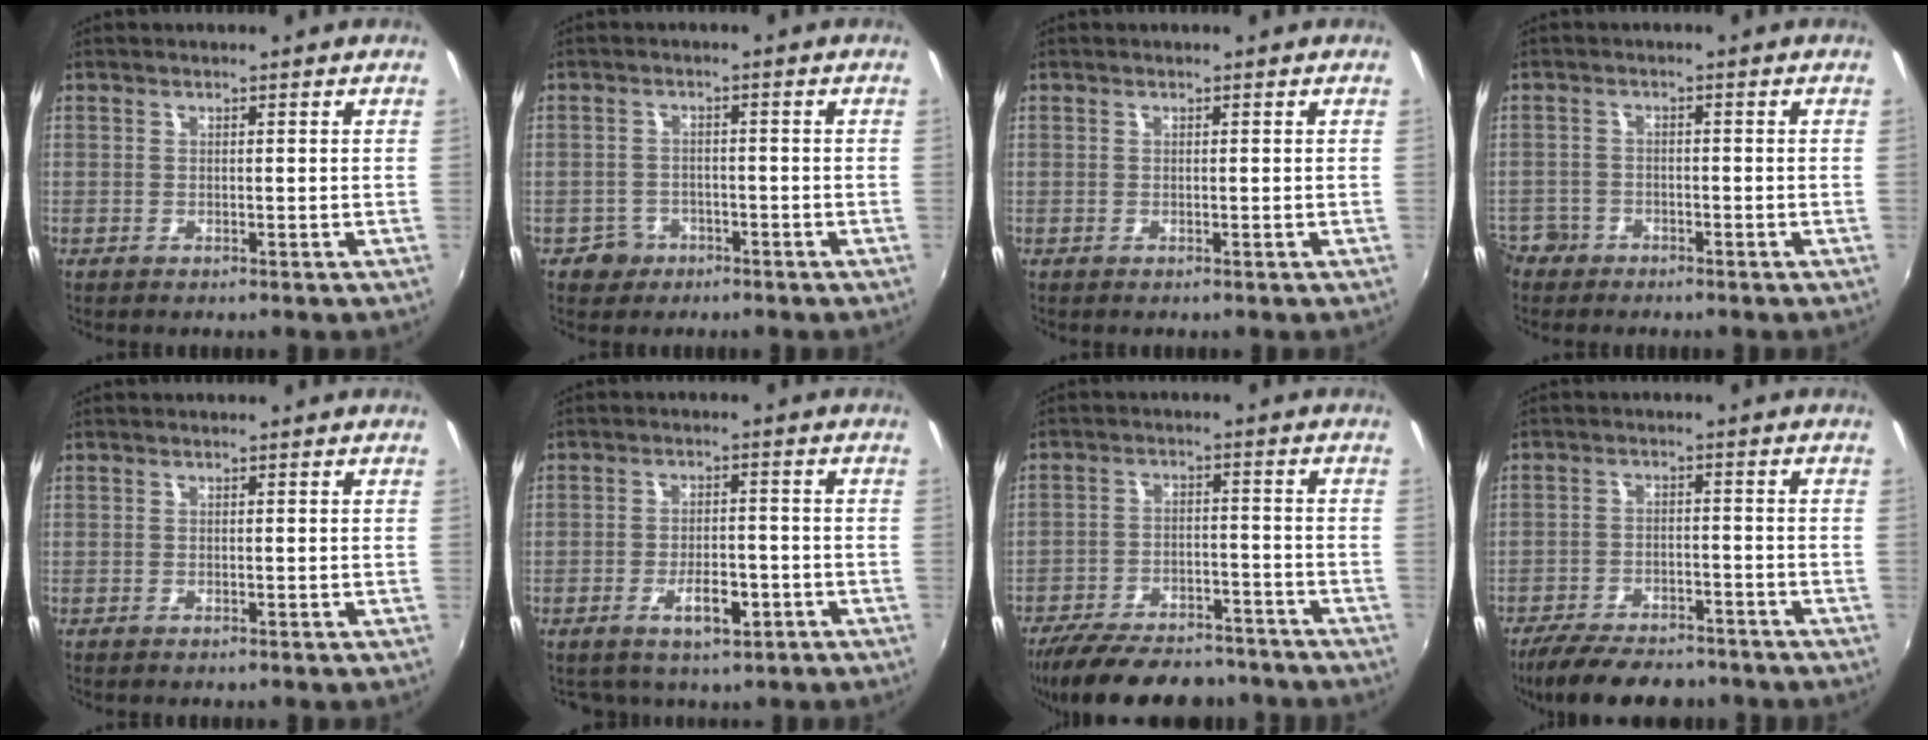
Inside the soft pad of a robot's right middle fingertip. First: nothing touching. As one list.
[{"total": 3.7, "force": [-2.2, 3.0, 0.2], "torque": [-0.018, 0.008, -0.036]}, {"total": 0.0}, {"total": 5.6, "force": [-3.8, 4.0, 0.9], "torque": [-0.035, 0.008, -0.073]}, {"total": 0.0}, {"total": 5.5, "force": [-2.7, 2.9, 3.7], "torque": [-0.074, 0.000, -0.036]}, {"total": 19.3, "force": [-16.0, 7.1, 8.2], "torque": [-0.175, -0.003, -0.227]}, {"total": 13.3, "force": [-10.7, 5.0, 6.0], "torque": [-0.135, -0.015, -0.165]}]